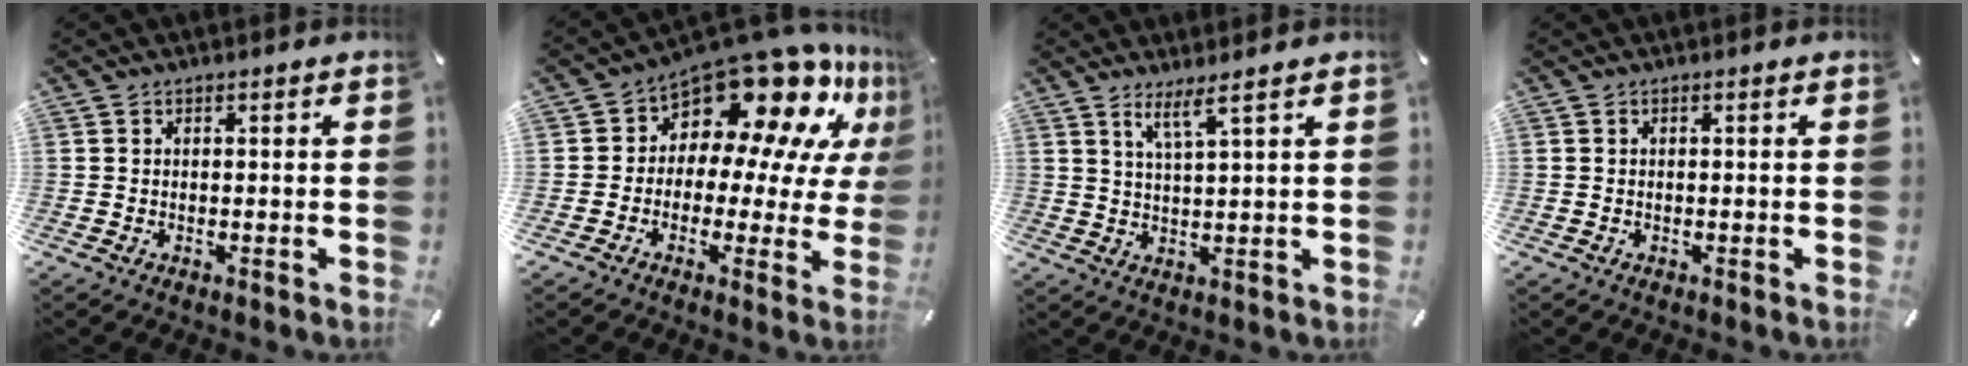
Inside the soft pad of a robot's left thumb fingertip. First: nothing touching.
{"total": 16.2, "force": [11.1, 8.0, 8.7], "torque": [-0.138, -0.101, 0.191]}
{"total": 4.5, "force": [3.4, -0.2, 3.0], "torque": [-0.068, -0.013, 0.059]}
{"total": 0.0}